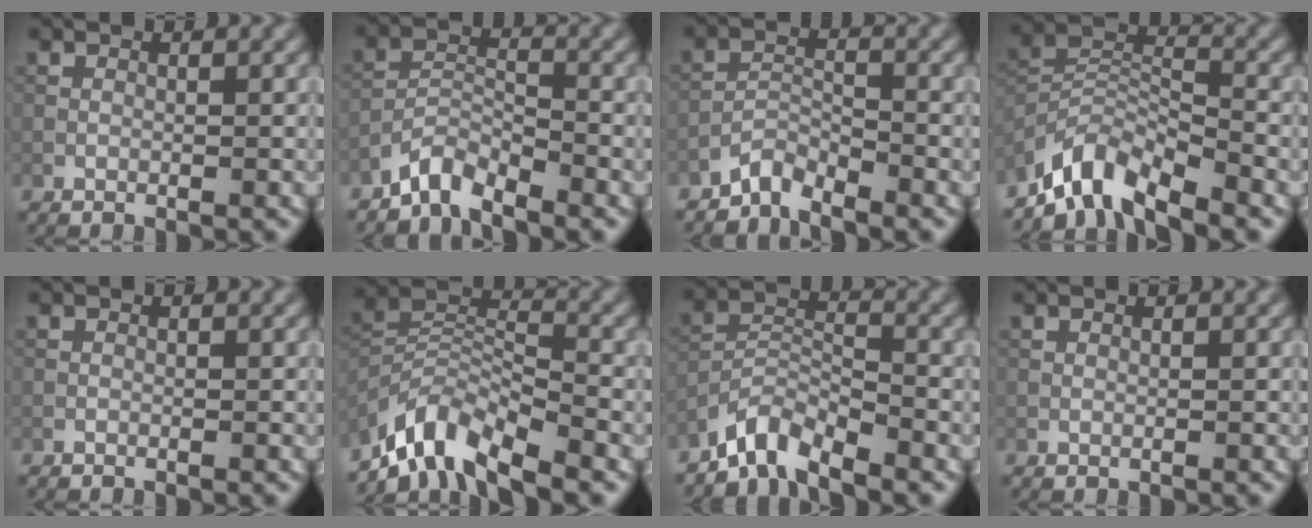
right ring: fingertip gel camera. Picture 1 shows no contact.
{"total": 3.2, "force": [-2.9, 0.8, 1.1], "torque": [-0.020, 0.005, -0.067]}
{"total": 2.5, "force": [-2.4, 0.5, 0.5], "torque": [-0.010, 0.006, -0.055]}
{"total": 6.4, "force": [-5.5, 1.6, 2.8], "torque": [-0.047, -0.003, -0.117]}
{"total": 0.0}
{"total": 7.8, "force": [-6.4, 2.0, 3.8], "torque": [-0.066, -0.004, -0.134]}
{"total": 4.1, "force": [-3.7, 1.0, 1.6], "torque": [-0.027, 0.002, -0.083]}
{"total": 0.0}